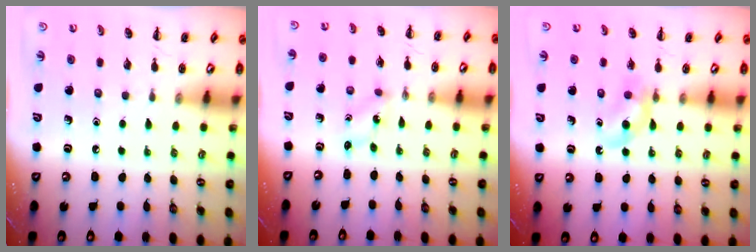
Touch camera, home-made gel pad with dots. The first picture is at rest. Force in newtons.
{"total": 0.0}
{"total": 4.1, "press": 3.8, "slide": 1.5}